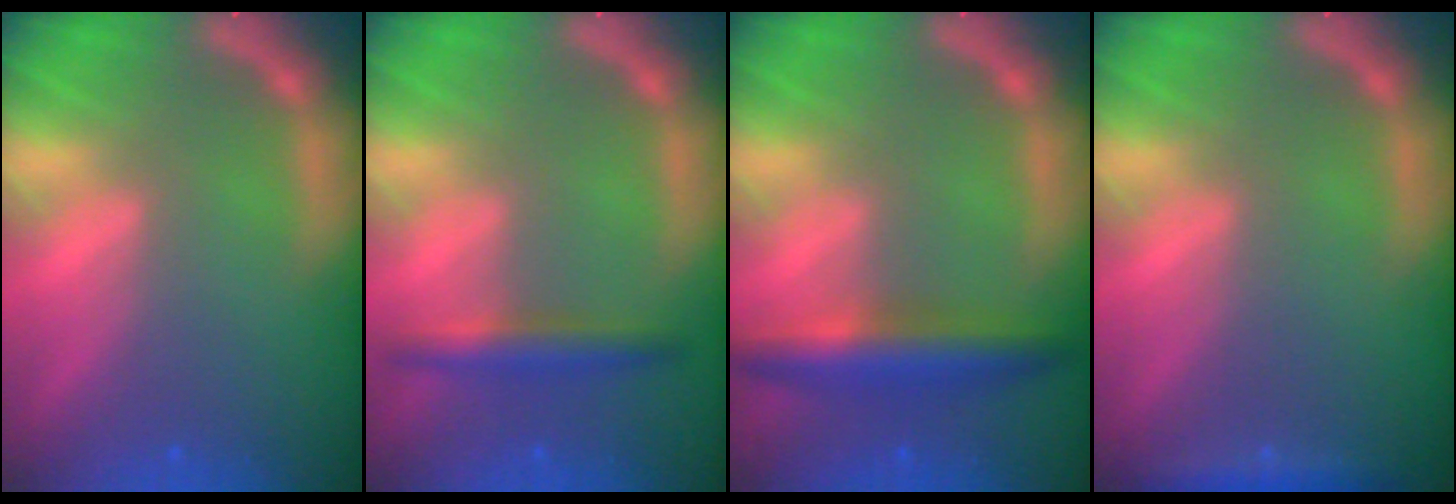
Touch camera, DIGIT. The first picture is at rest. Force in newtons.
{"total": 3.0}
{"total": 5.0}
{"total": 1.9}